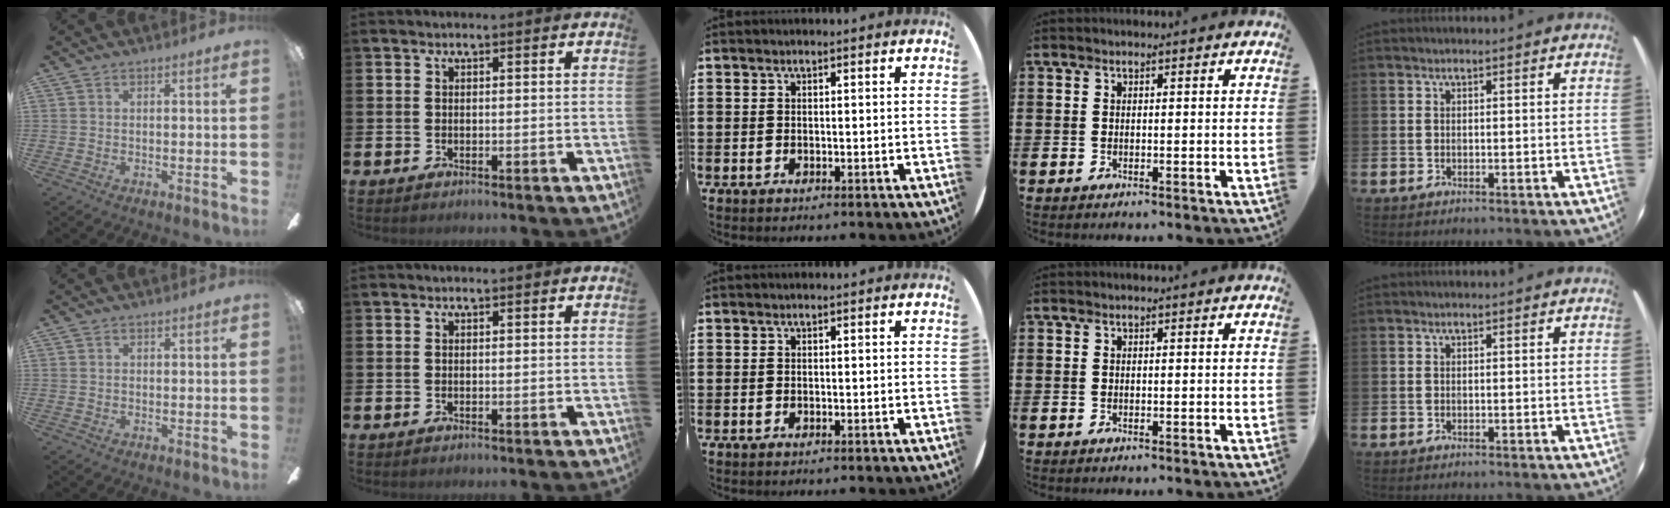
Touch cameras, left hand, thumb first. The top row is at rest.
{"thumb": {"total": 0.5, "force": [0.0, 0.5, 0.2], "torque": [-0.003, 0.005, 0.000]}}